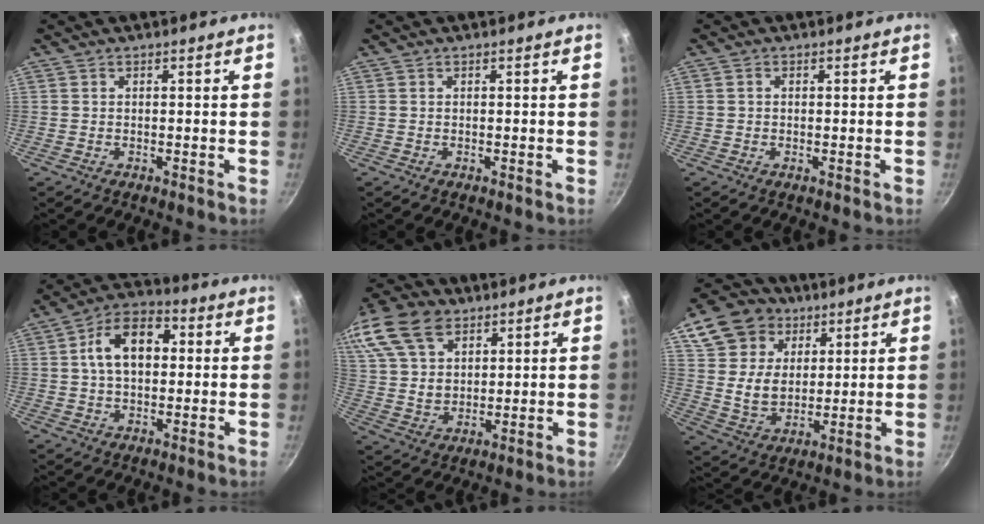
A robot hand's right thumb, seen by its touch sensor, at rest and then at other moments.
{"total": 0.0}
{"total": 0.9, "force": [0.1, 0.7, 0.5], "torque": [-0.009, 0.004, 0.000]}
{"total": 11.6, "force": [1.6, 7.6, 8.6], "torque": [-0.111, 0.025, 0.013]}
{"total": 22.9, "force": [12.3, 15.0, 12.2], "torque": [-0.280, 0.021, 0.234]}
{"total": 16.2, "force": [7.7, 12.2, 7.5], "torque": [-0.119, -0.012, 0.140]}